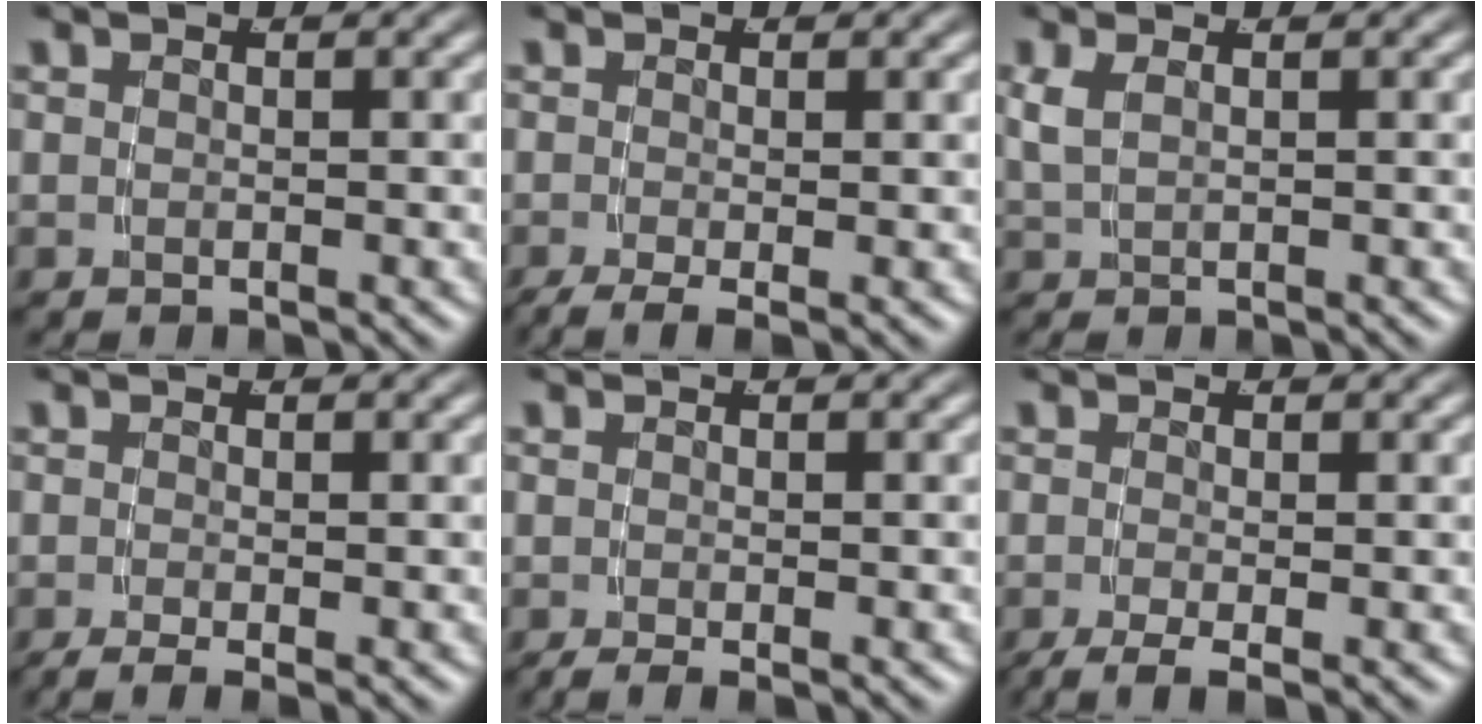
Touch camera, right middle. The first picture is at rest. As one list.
[{"total": 3.1, "force": [-2.4, 0.7, 1.9], "torque": [-0.032, -0.017, -0.029]}, {"total": 1.8, "force": [0.7, 0.9, 1.4], "torque": [-0.032, 0.003, 0.018]}, {"total": 2.1, "force": [-1.6, 0.1, 1.3], "torque": [-0.020, -0.010, -0.022]}, {"total": 1.2, "force": [-1.0, -0.3, 0.7], "torque": [-0.007, -0.005, -0.013]}, {"total": 3.4, "force": [-2.5, 0.8, 2.1], "torque": [-0.041, -0.021, -0.030]}]